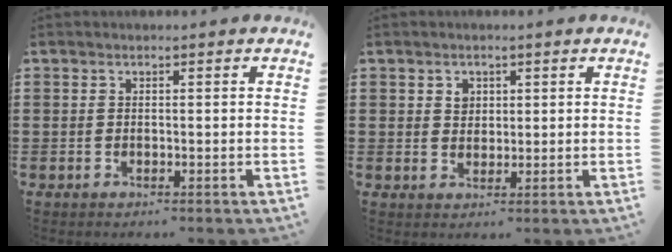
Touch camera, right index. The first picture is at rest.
{"total": 2.0, "force": [1.0, 1.6, 0.7], "torque": [-0.018, 0.007, 0.018]}